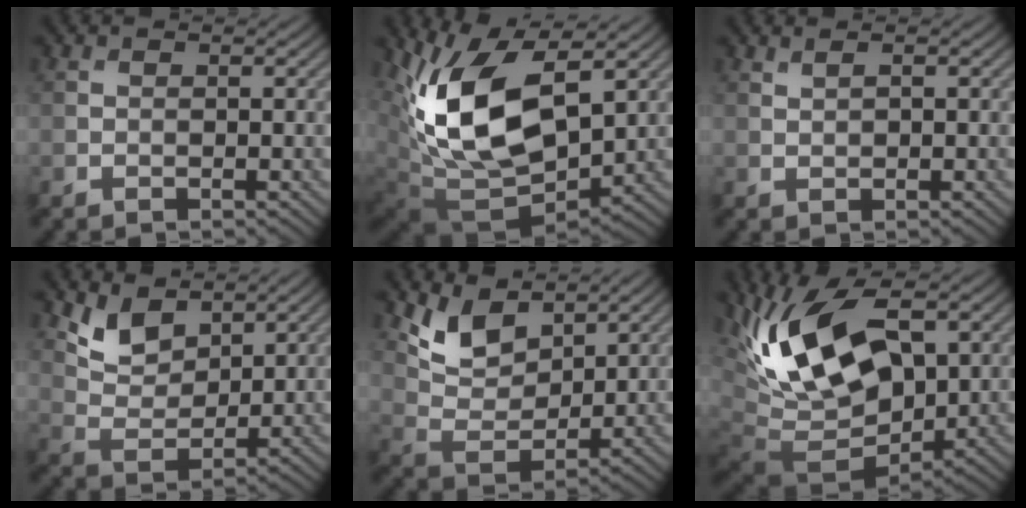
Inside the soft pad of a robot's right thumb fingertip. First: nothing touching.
{"total": 14.9, "force": [3.4, 8.3, 11.8], "torque": [-0.253, -0.009, 0.073]}
{"total": 0.8, "force": [0.5, 0.2, 0.6], "torque": [-0.015, 0.003, 0.012]}
{"total": 5.6, "force": [3.8, 2.9, 2.8], "torque": [-0.070, -0.013, 0.073]}
{"total": 6.9, "force": [4.6, 3.6, 3.7], "torque": [-0.088, -0.014, 0.086]}
{"total": 16.7, "force": [4.1, 9.6, 13.0], "torque": [-0.259, 0.002, 0.076]}